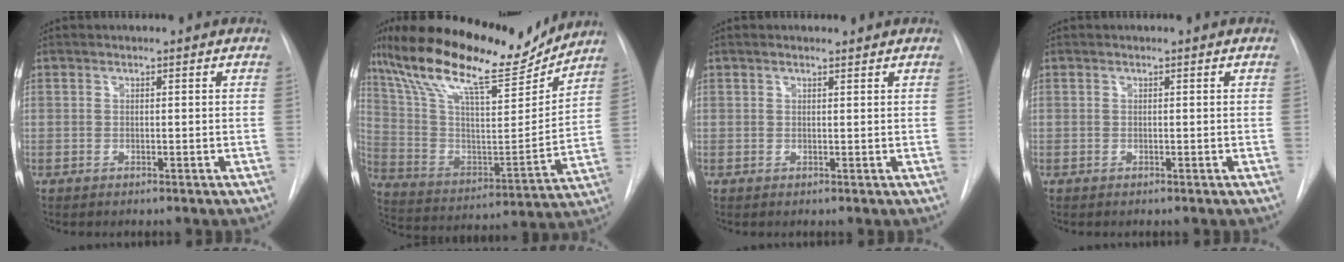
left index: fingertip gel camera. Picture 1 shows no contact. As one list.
[{"total": 23.9, "force": [19.2, 5.4, 13.2], "torque": [-0.244, 0.005, 0.319]}, {"total": 1.6, "force": [1.4, 0.3, 0.6], "torque": [-0.014, 0.016, 0.023]}, {"total": 0.0}]